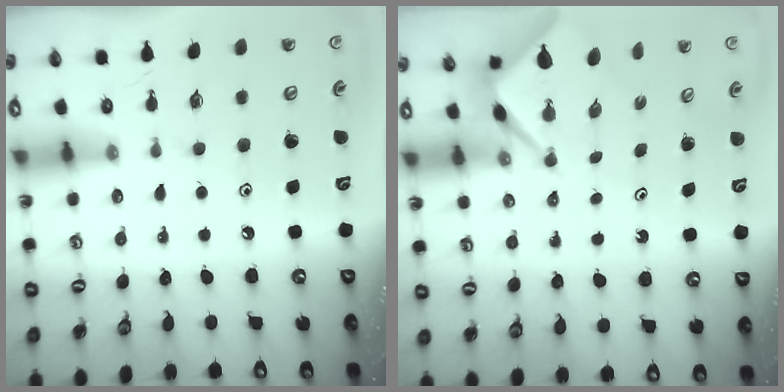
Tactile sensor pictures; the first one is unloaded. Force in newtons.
{"total": 2.7, "press": 2.7, "slide": 0.1}